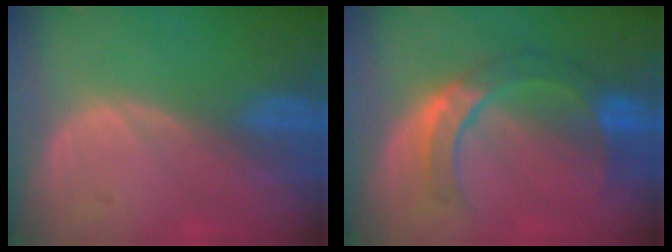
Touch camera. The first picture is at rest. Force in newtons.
{"total": 7.0, "press": 7.0, "slide": 0.9}